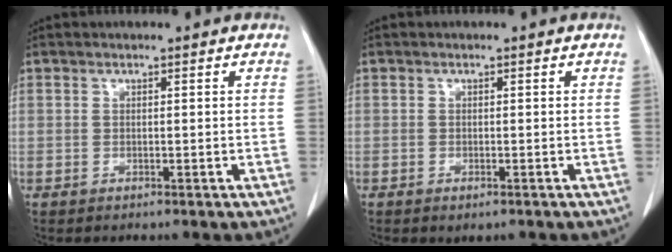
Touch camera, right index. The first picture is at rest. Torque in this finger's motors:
{"motor_torque": [0.28, -0.25, 0.07, 0.00]}